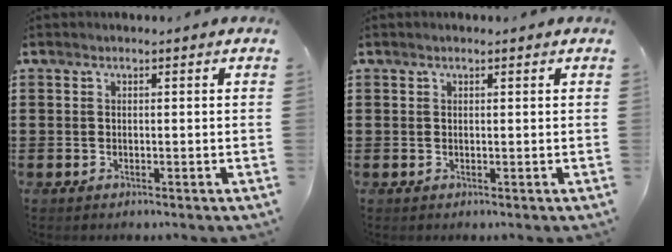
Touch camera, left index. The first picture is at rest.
{"total": 0.6, "force": [0.4, 0.1, 0.4], "torque": [-0.008, 0.001, 0.007]}